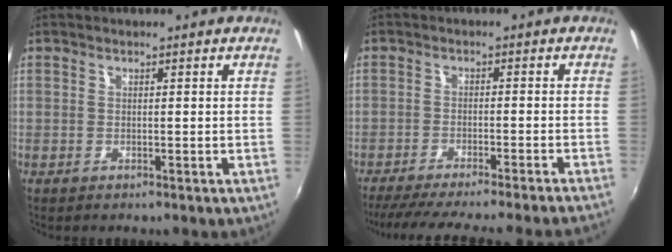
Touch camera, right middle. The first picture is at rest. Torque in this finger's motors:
{"motor_torque": [0.89, -0.94, 0.12, 0.07]}